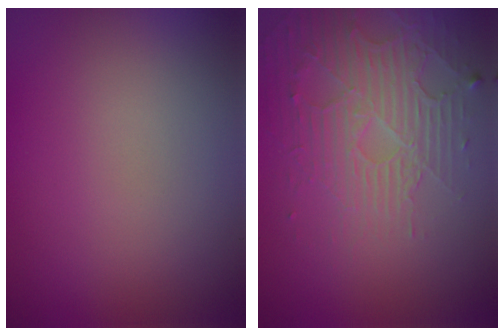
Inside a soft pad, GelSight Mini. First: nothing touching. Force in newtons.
{"total": 5.7, "press": 3.4, "slide": 4.6}